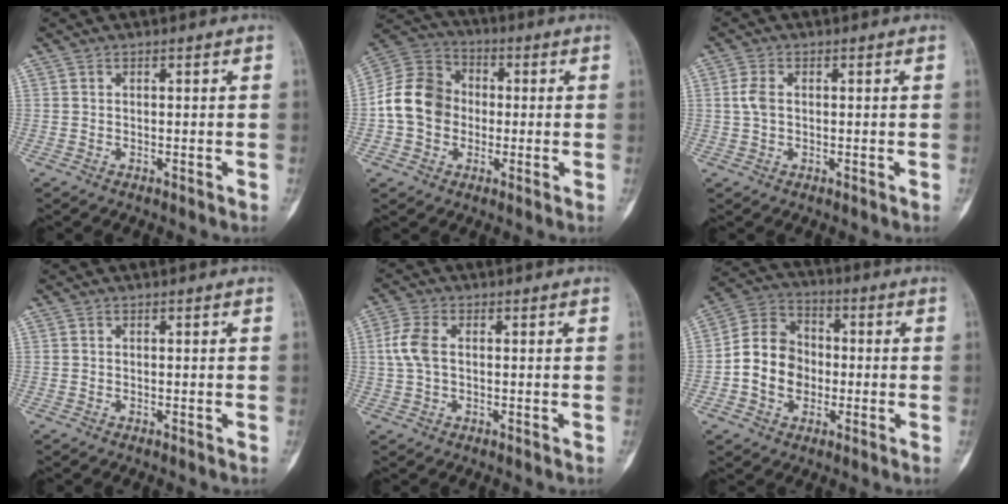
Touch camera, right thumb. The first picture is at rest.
{"total": 12.1, "force": [-0.8, 10.1, 6.5], "torque": [-0.107, 0.033, -0.027]}
{"total": 2.9, "force": [0.3, 1.8, 2.3], "torque": [-0.054, 0.005, 0.003]}
{"total": 0.0}
{"total": 5.0, "force": [0.4, 2.9, 4.1], "torque": [-0.108, 0.011, 0.004]}
{"total": 11.4, "force": [-1.4, 8.8, 7.2], "torque": [-0.110, 0.029, -0.035]}